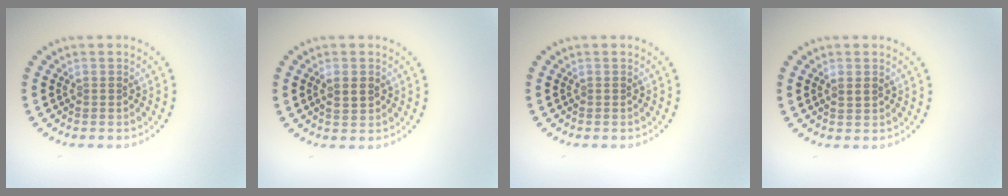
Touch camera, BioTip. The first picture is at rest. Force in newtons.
{"total": 1.5, "press": 1.4, "slide": 0.3}
{"total": 0.0}
{"total": 0.7, "press": 0.6, "slide": 0.2}